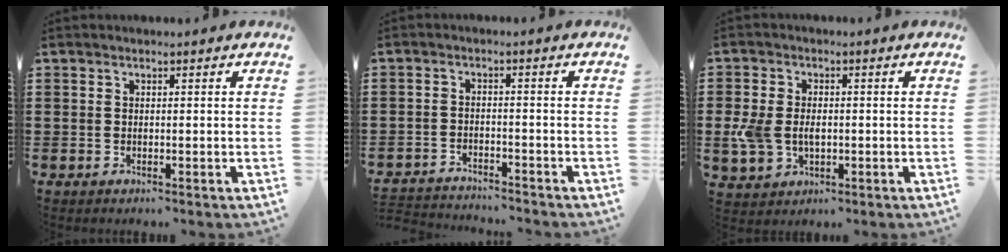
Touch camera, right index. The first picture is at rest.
{"total": 2.8, "force": [-2.7, 0.1, -0.2], "torque": [-0.005, -0.001, -0.060]}
{"total": 3.2, "force": [-0.2, 2.3, 2.2], "torque": [-0.066, -0.001, -0.012]}